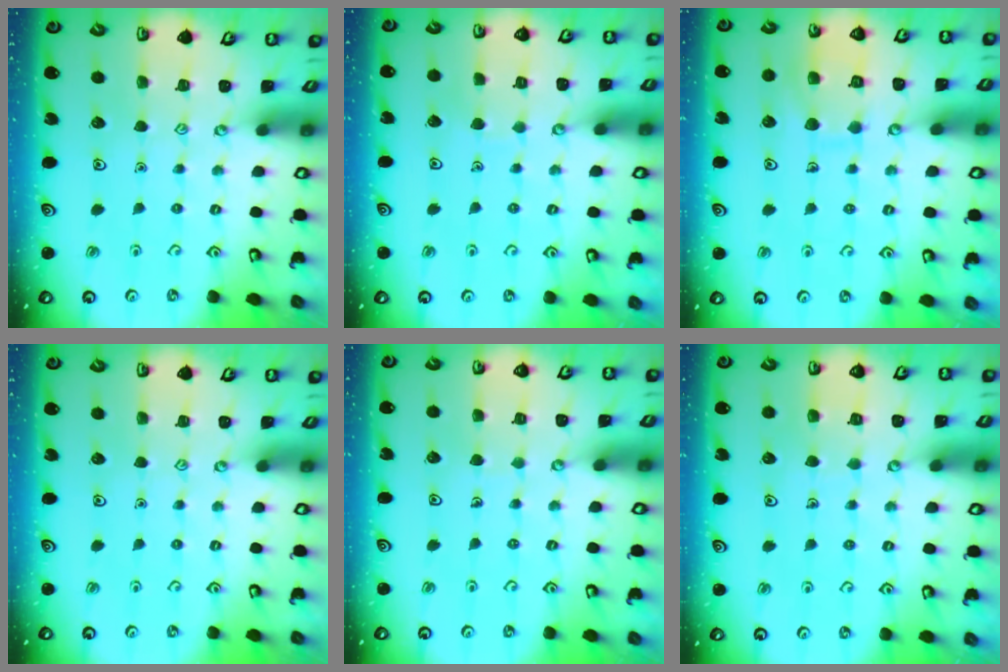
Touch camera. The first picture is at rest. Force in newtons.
{"total": 2.3, "press": 2.3, "slide": 0.1}
{"total": 9.5, "press": 9.5, "slide": 0.8}
{"total": 0.0}
{"total": 2.6, "press": 2.6, "slide": 0.2}
{"total": 3.9, "press": 3.9, "slide": 0.2}